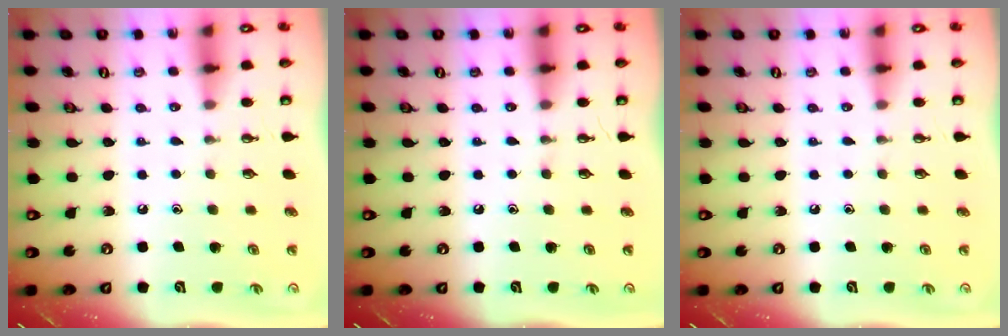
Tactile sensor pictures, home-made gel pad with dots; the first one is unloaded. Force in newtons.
{"total": 0.0}
{"total": 0.0}